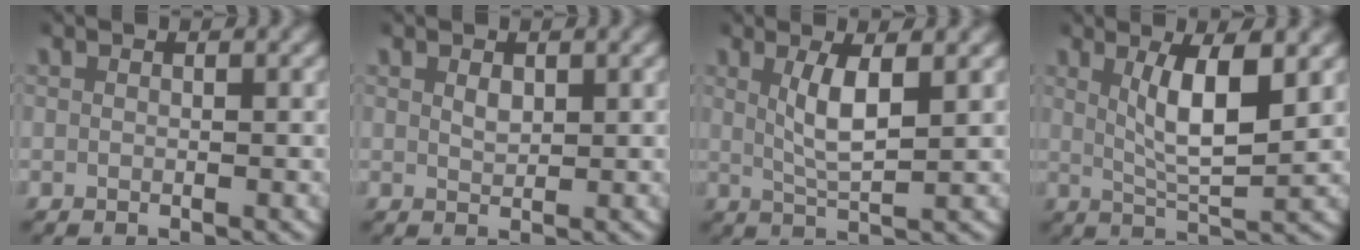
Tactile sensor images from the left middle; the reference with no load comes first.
{"total": 1.1, "force": [0.7, 0.6, 0.7], "torque": [-0.014, -0.005, 0.017]}
{"total": 3.4, "force": [1.0, 0.5, 3.2], "torque": [-0.065, -0.007, 0.023]}
{"total": 5.0, "force": [1.6, 1.2, 4.7], "torque": [-0.079, -0.009, 0.032]}